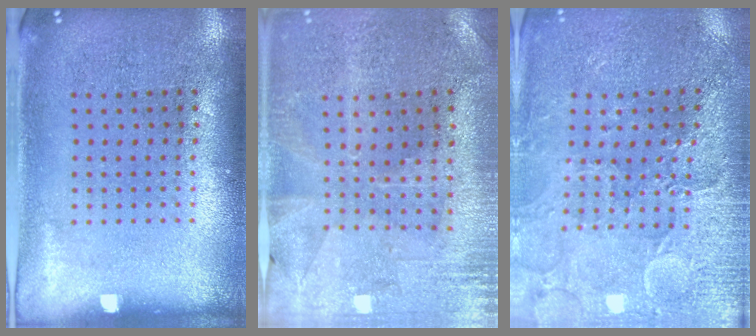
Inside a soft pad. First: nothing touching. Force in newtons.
{"total": 0.5, "press": 0.5, "slide": 0.3}
{"total": 3.2, "press": 3.2, "slide": 0.3}